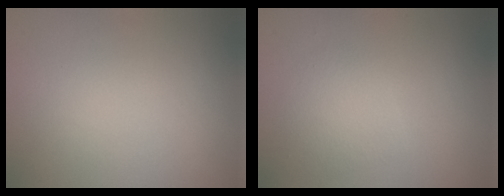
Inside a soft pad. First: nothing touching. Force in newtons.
{"total": 2.0, "press": 2.0, "slide": 0.2}